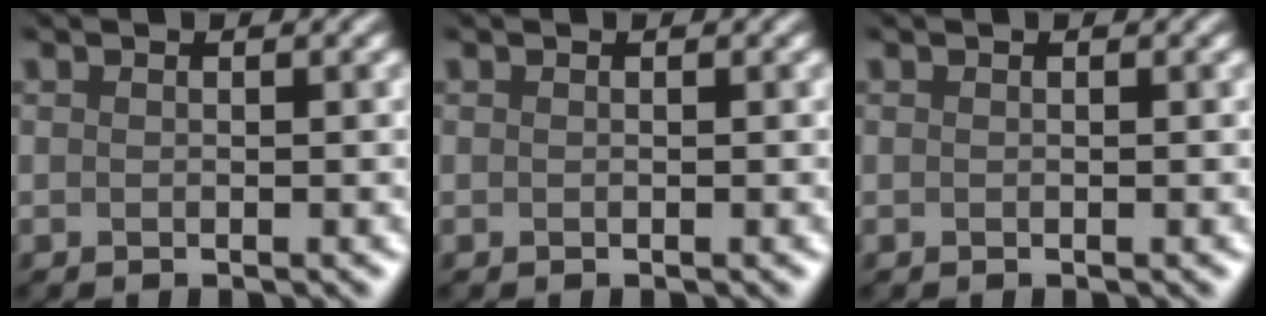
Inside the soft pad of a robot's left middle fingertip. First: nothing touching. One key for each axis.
{"total": 0.0}
{"total": 0.0}